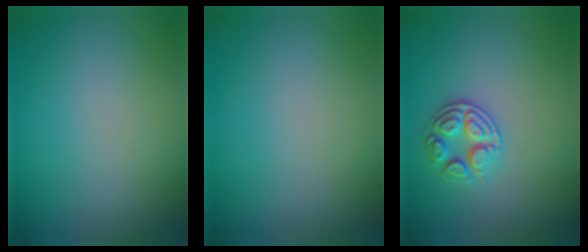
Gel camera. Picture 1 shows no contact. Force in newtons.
{"total": 0.0}
{"total": 2.7, "press": 2.7, "slide": 0.5}